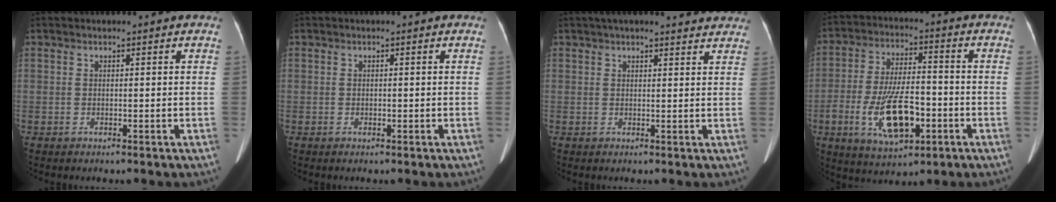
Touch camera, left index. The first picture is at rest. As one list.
[{"total": 0.5, "force": [-0.2, 0.3, 0.3], "torque": [-0.006, 0.000, -0.004]}, {"total": 14.1, "force": [12.7, 2.5, 5.4], "torque": [-0.061, 0.037, 0.149]}, {"total": 12.7, "force": [-4.3, 4.9, 10.9], "torque": [-0.213, -0.001, -0.070]}]